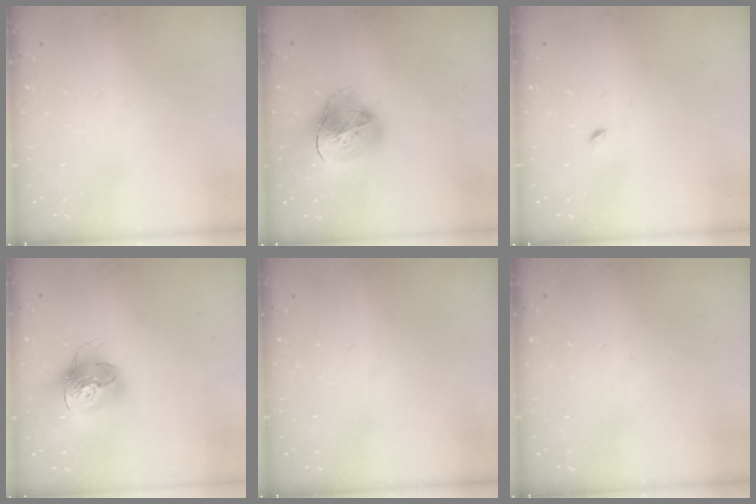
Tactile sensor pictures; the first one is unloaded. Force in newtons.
{"total": 19.8, "press": 19.6, "slide": 2.3}
{"total": 2.7, "press": 2.6, "slide": 0.6}
{"total": 16.6, "press": 16.6, "slide": 1.6}
{"total": 0.0}
{"total": 0.0}